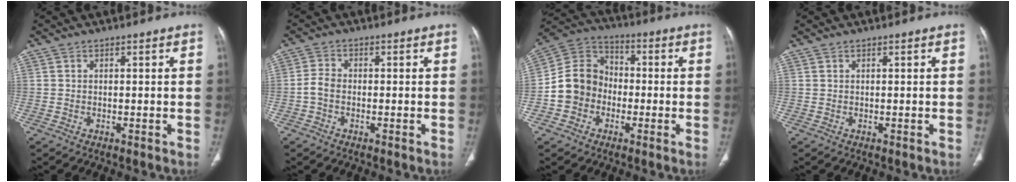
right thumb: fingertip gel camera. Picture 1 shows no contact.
{"total": 2.9, "force": [-0.9, 2.0, 2.0], "torque": [-0.038, 0.011, -0.025]}
{"total": 11.3, "force": [-2.7, 9.9, 4.8], "torque": [-0.067, 0.038, -0.060]}
{"total": 0.0}